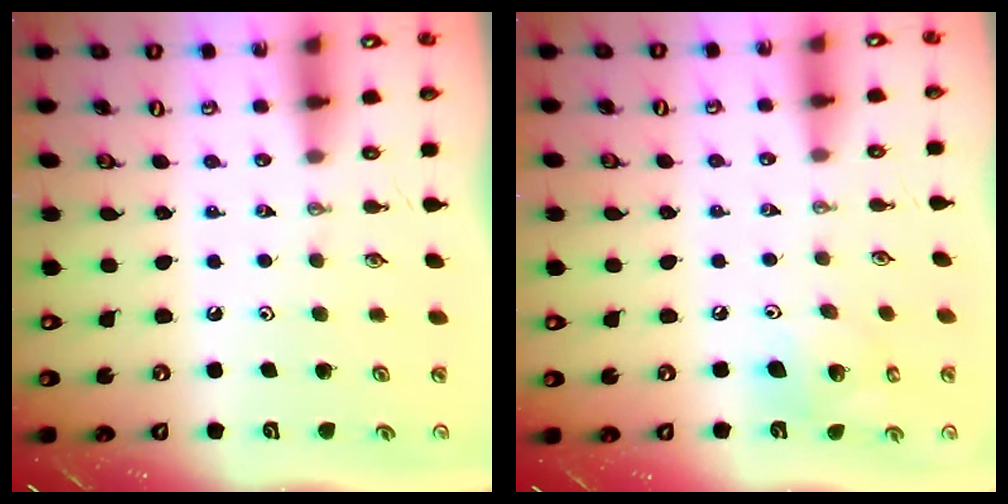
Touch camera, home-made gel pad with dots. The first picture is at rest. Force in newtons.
{"total": 10.5, "press": 10.2, "slide": 2.7}